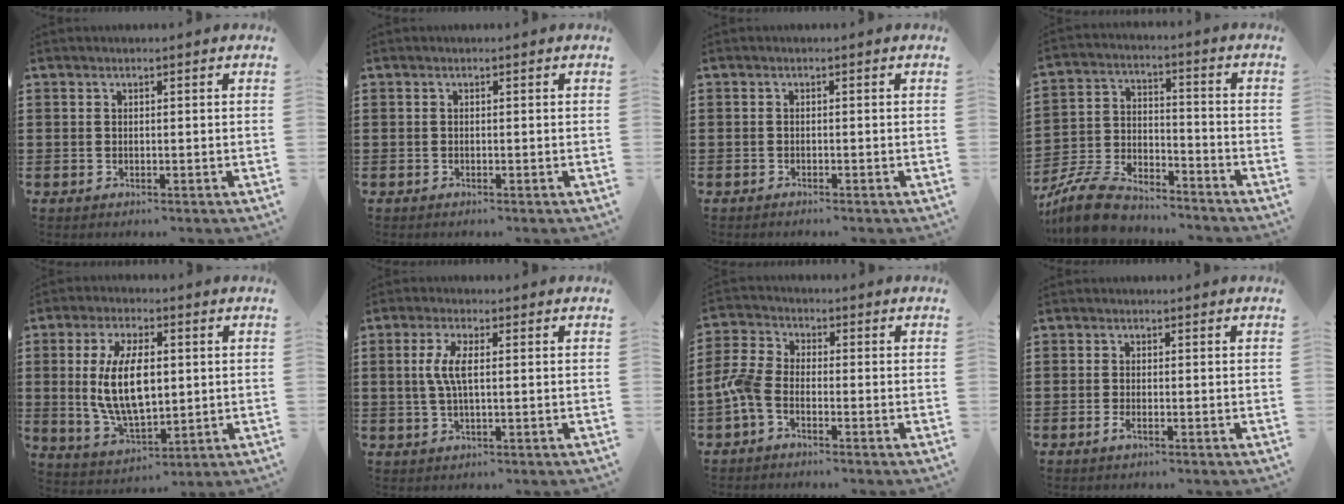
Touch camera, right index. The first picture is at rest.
{"total": 0.0}
{"total": 0.6, "force": [-0.6, 0.0, 0.1], "torque": [-0.003, -0.003, -0.011]}
{"total": 9.2, "force": [-8.4, 2.1, 3.1], "torque": [-0.075, 0.020, -0.167]}
{"total": 11.1, "force": [1.2, 5.3, 9.7], "torque": [-0.202, 0.001, 0.016]}
{"total": 4.5, "force": [0.3, 1.2, 4.4], "torque": [-0.104, -0.004, -0.004]}
{"total": 5.1, "force": [-2.9, 2.4, 3.4], "torque": [-0.103, -0.009, -0.067]}
{"total": 1.2, "force": [-0.6, 0.2, 1.0], "torque": [-0.034, -0.009, -0.015]}